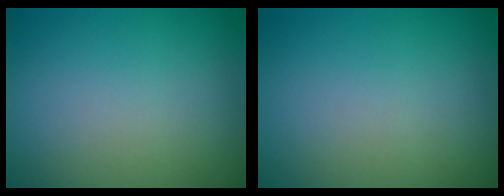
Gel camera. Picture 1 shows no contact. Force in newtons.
{"total": 0.0}